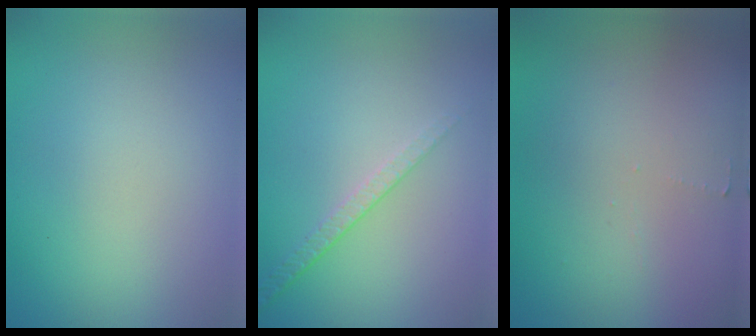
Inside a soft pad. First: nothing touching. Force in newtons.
{"total": 1.6, "press": 1.0, "slide": 1.3}
{"total": 0.5, "press": 0.5, "slide": 0.1}